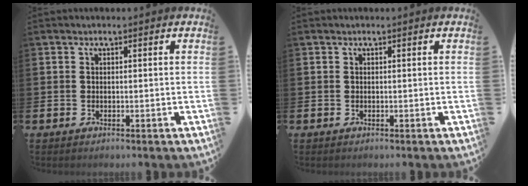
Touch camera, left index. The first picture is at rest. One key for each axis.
{"total": 0.0}